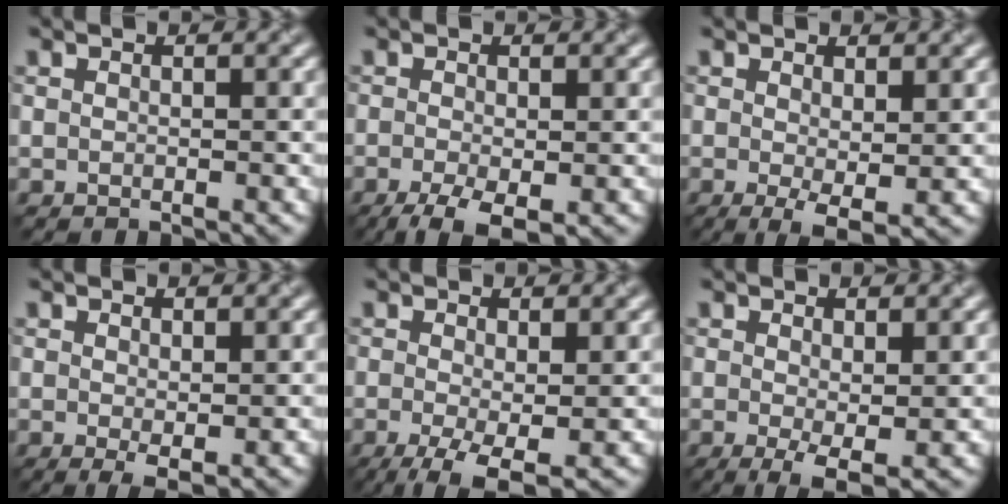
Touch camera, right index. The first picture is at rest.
{"total": 4.2, "force": [-2.1, 1.4, 3.4], "torque": [-0.065, -0.006, -0.036]}
{"total": 3.0, "force": [-0.2, 0.9, 2.9], "torque": [-0.051, -0.011, 0.000]}
{"total": 1.6, "force": [0.0, 0.4, 1.5], "torque": [-0.026, -0.008, 0.002]}
{"total": 5.5, "force": [-1.9, 1.7, 4.8], "torque": [-0.100, -0.009, -0.032]}
{"total": 3.3, "force": [-0.4, 0.9, 3.2], "torque": [-0.058, -0.012, -0.005]}